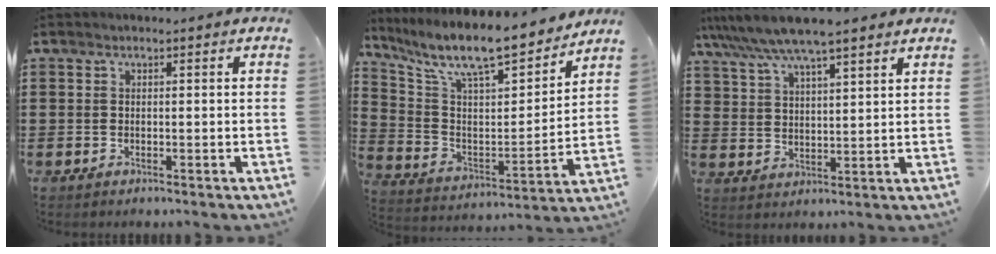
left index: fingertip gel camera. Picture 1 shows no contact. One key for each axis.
{"total": 10.6, "fx": 9.1, "fy": 2.0, "fz": 5.1, "tx": -0.122, "ty": -0.065, "tz": 0.151}
{"total": 7.4, "fx": 6.3, "fy": 1.1, "fz": 3.7, "tx": -0.091, "ty": -0.018, "tz": 0.111}